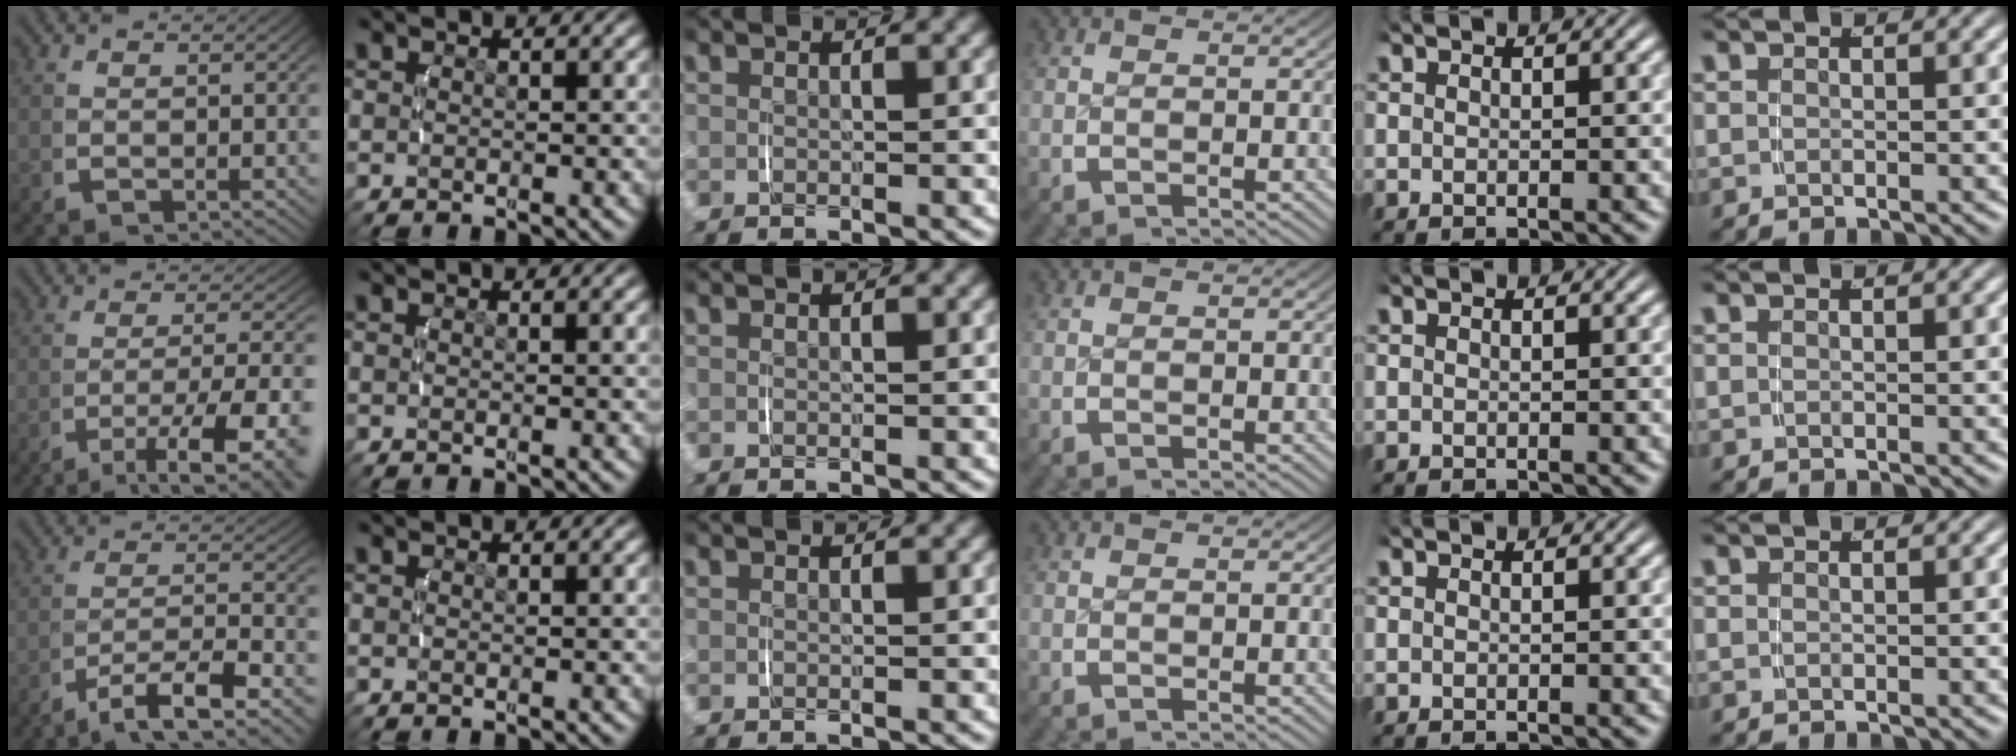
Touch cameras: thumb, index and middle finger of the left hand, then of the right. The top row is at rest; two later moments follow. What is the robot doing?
{"motion": "lift_and_place", "object": "jewelry box"}